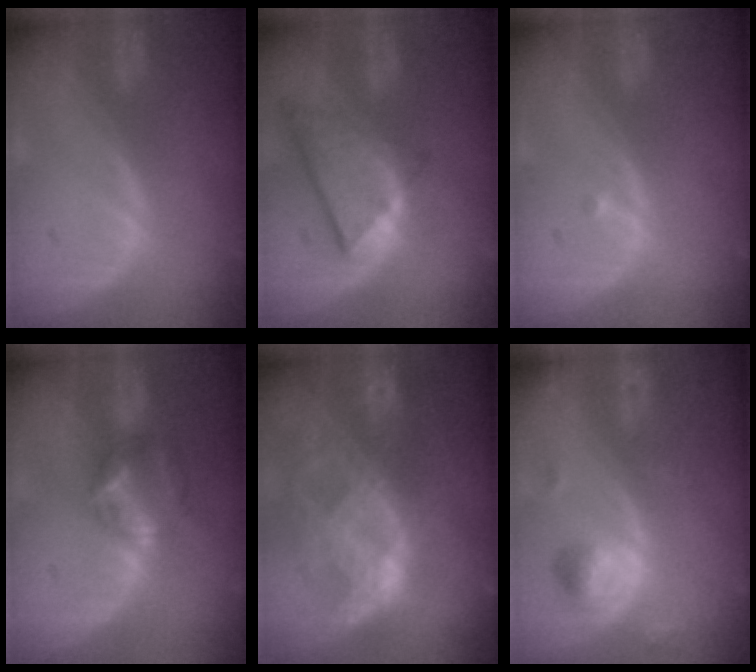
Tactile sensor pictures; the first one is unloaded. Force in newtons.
{"total": 9.0, "press": 7.8, "slide": 4.4}
{"total": 0.6, "press": 0.5, "slide": 0.4}
{"total": 5.7, "press": 5.6, "slide": 1.4}
{"total": 10.8, "press": 9.3, "slide": 5.4}
{"total": 4.7, "press": 4.7, "slide": 0.4}